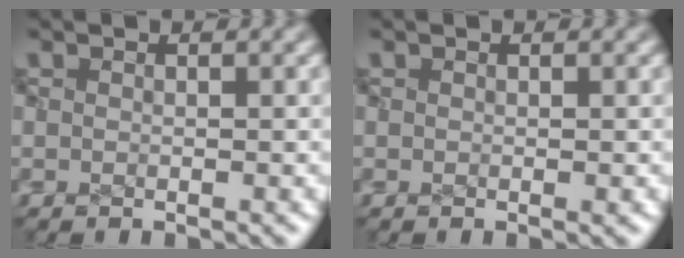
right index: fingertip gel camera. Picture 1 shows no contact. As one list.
[{"total": 0.0}]